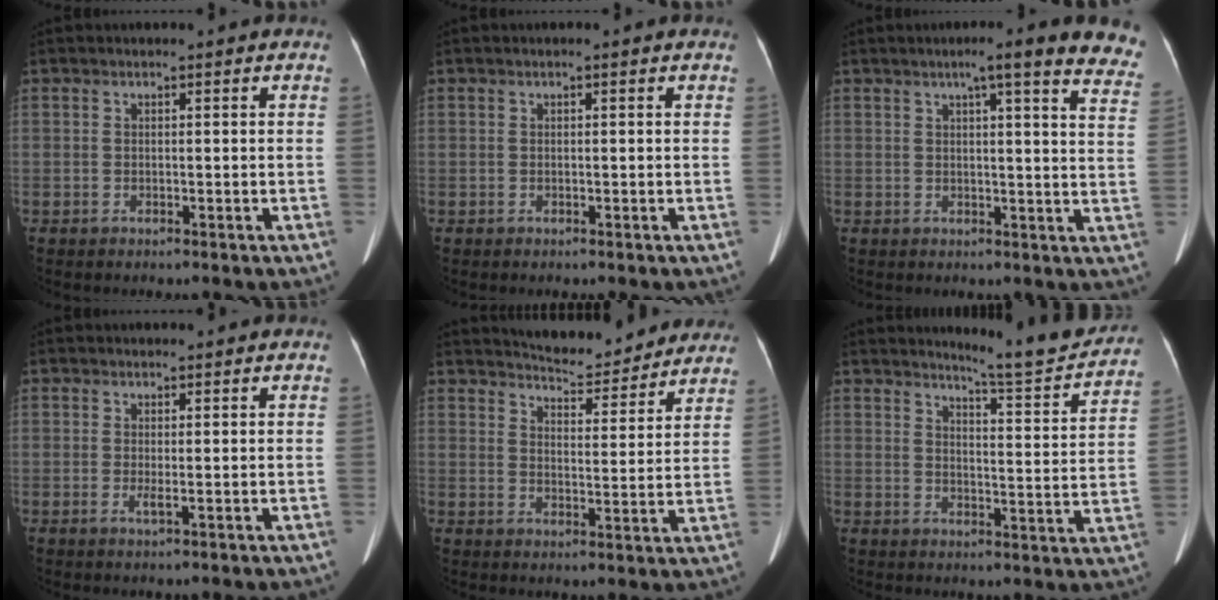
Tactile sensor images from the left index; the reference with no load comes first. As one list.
[{"total": 0.0}, {"total": 16.4, "force": [13.5, 1.3, 9.3], "torque": [-0.102, -0.014, 0.141]}, {"total": 1.4, "force": [0.5, 0.2, 1.3], "torque": [-0.031, 0.004, 0.011]}, {"total": 12.2, "force": [11.7, 2.1, 2.9], "torque": [-0.035, -0.007, 0.150]}, {"total": 11.4, "force": [11.1, -0.2, 2.9], "torque": [-0.039, -0.036, 0.139]}]